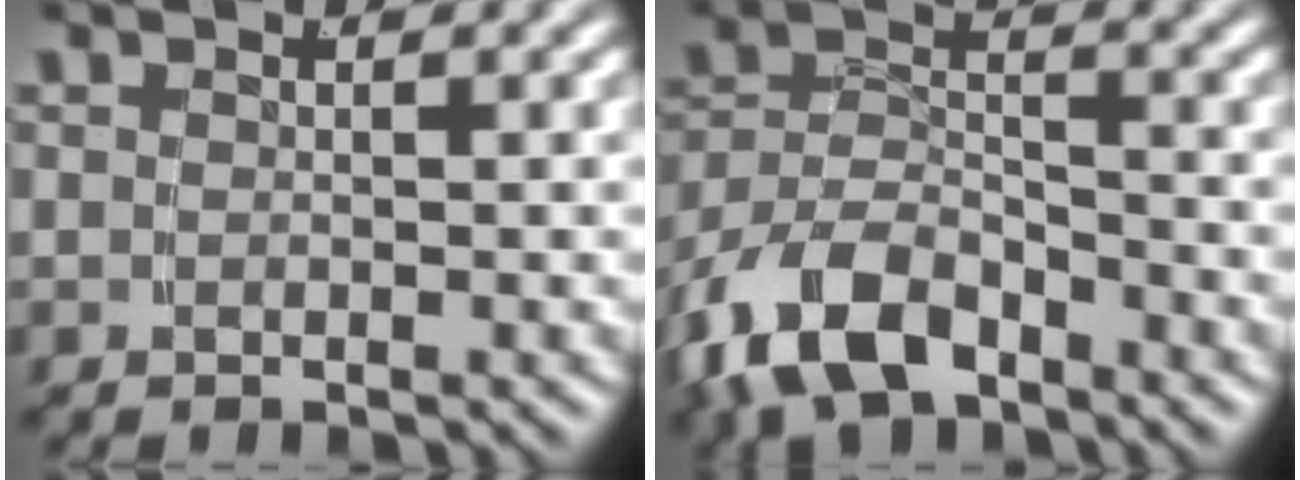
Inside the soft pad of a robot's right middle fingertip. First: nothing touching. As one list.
[{"total": 8.2, "force": [-4.8, 5.4, 3.8], "torque": [-0.090, -0.023, -0.078]}]